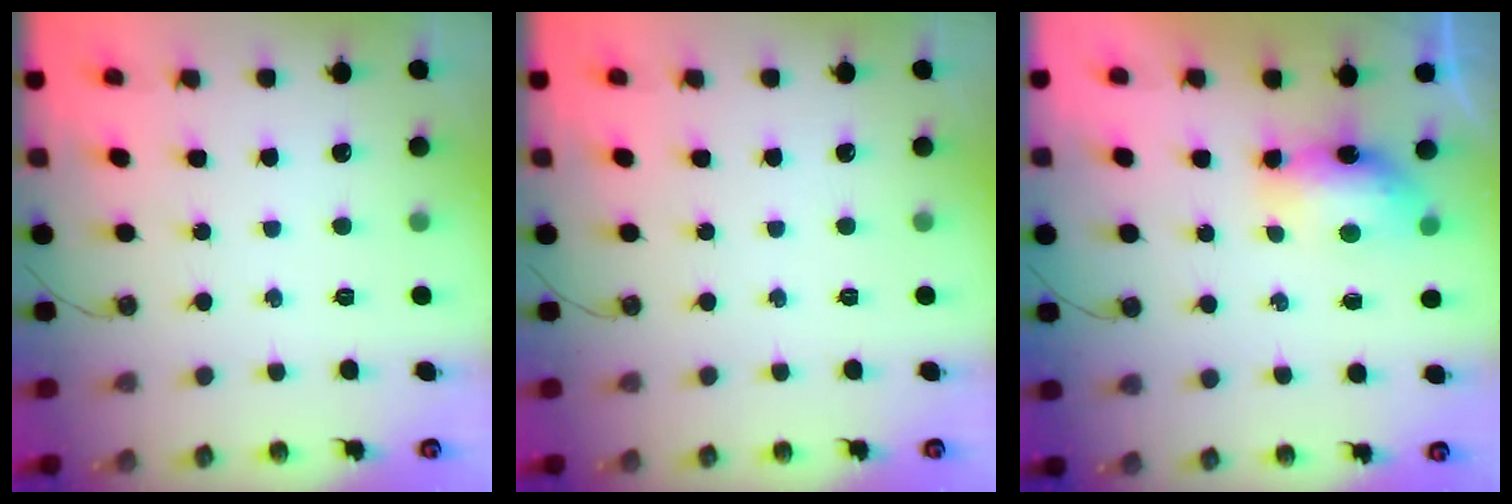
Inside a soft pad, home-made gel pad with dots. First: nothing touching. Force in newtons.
{"total": 0.0}
{"total": 7.8, "press": 7.7, "slide": 1.1}